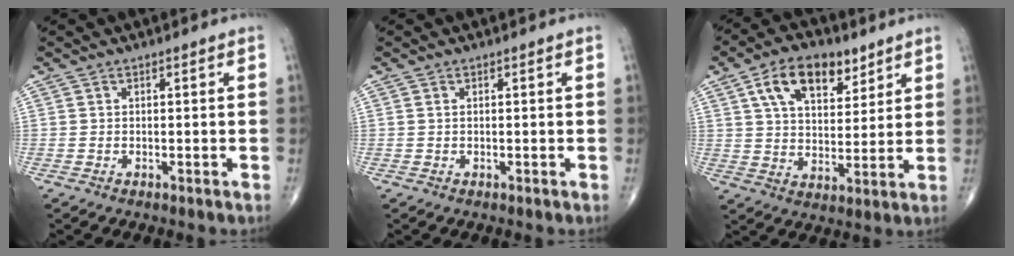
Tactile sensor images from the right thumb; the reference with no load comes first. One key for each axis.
{"total": 0.0}
{"total": 13.3, "fx": 6.9, "fy": 7.3, "fz": 8.8, "tx": -0.118, "ty": -0.023, "tz": 0.121}